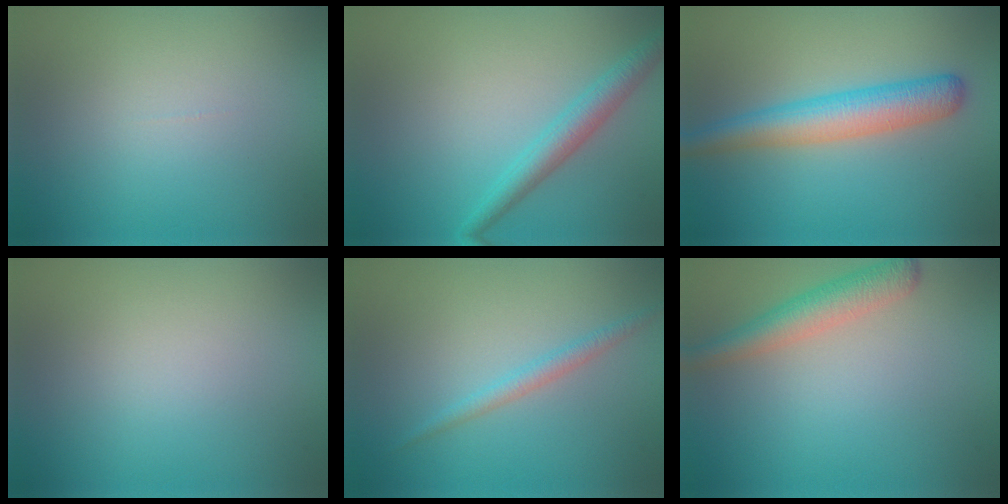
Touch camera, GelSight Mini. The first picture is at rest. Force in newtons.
{"total": 2.9, "press": 2.9, "slide": 0.1}
{"total": 5.0, "press": 5.0, "slide": 0.2}
{"total": 0.0}
{"total": 1.5, "press": 1.5, "slide": 0.1}
{"total": 3.5, "press": 3.5, "slide": 0.2}